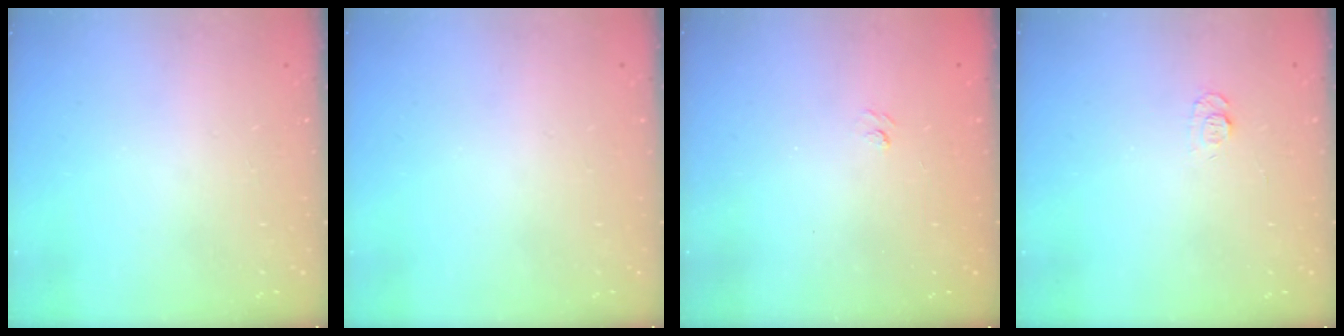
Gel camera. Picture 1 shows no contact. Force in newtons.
{"total": 0.0}
{"total": 1.9, "press": 1.7, "slide": 0.9}
{"total": 4.8, "press": 4.8, "slide": 0.5}